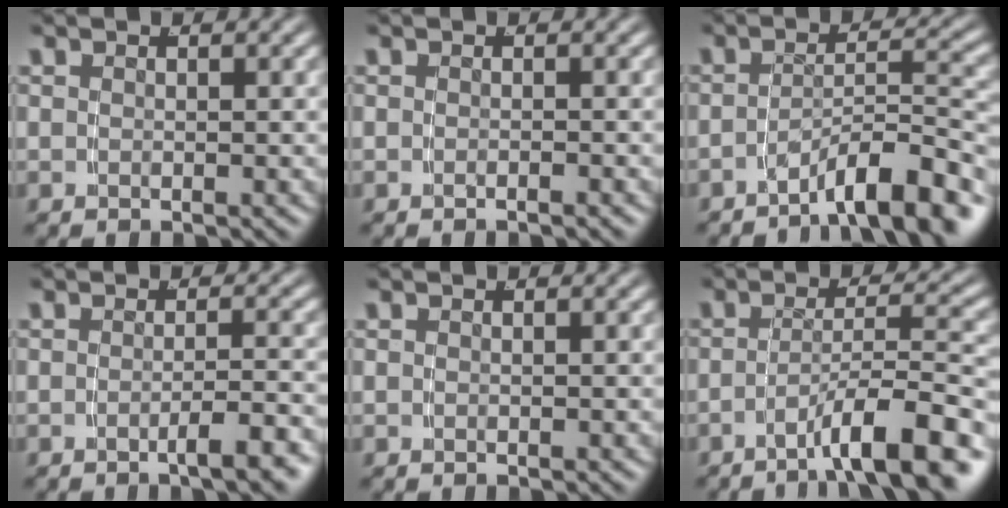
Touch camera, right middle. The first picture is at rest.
{"total": 0.6, "force": [-0.5, -0.3, 0.1], "torque": [-0.002, 0.005, -0.012]}
{"total": 6.7, "force": [-5.0, 1.1, 4.2], "torque": [-0.045, -0.002, -0.076]}
{"total": 2.6, "force": [-1.9, -0.3, 1.8], "torque": [-0.022, 0.005, -0.034]}
{"total": 0.0}
{"total": 6.5, "force": [-4.2, 0.5, 5.0], "torque": [-0.069, 0.001, -0.064]}